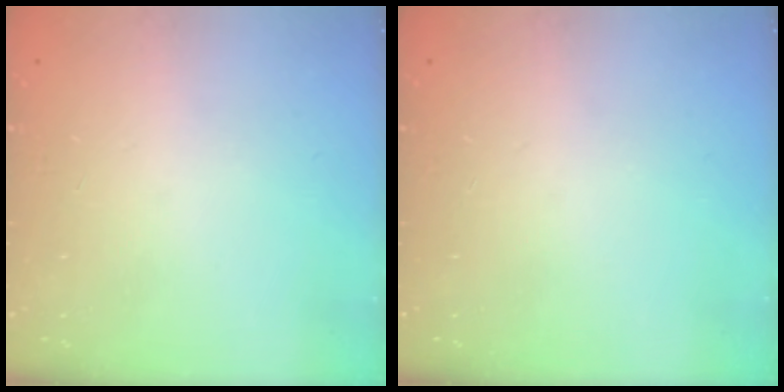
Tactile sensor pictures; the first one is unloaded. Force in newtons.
{"total": 0.0}